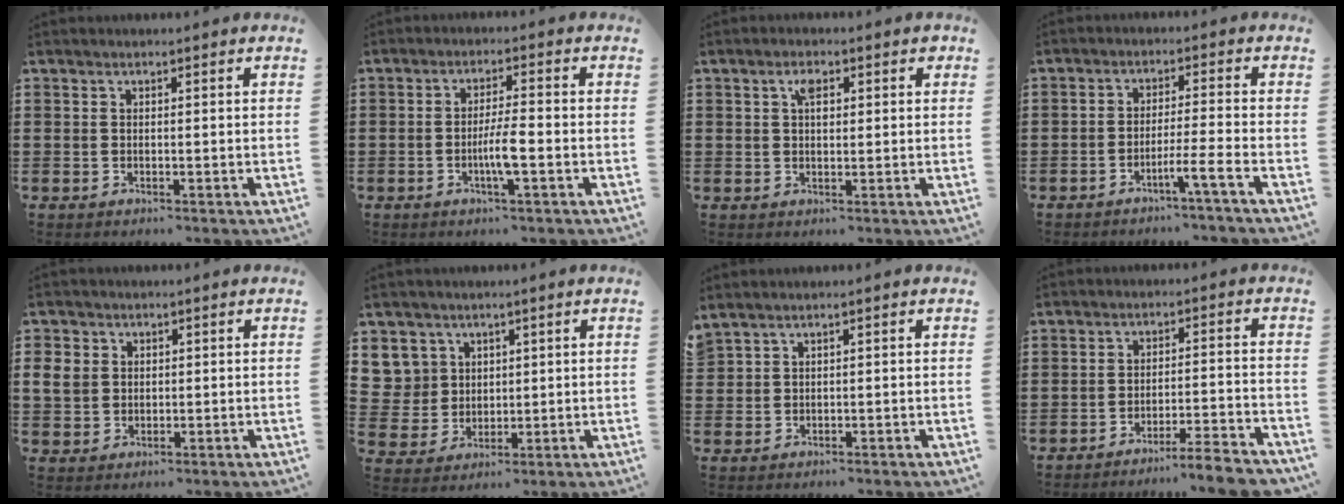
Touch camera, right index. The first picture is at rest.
{"total": 4.5, "force": [-1.3, 0.5, 4.2], "torque": [-0.088, -0.005, -0.030]}
{"total": 2.9, "force": [1.1, 1.4, 2.3], "torque": [-0.033, 0.002, 0.014]}
{"total": 4.1, "force": [-3.1, -0.7, 2.7], "torque": [-0.045, -0.008, -0.057]}
{"total": 3.7, "force": [0.7, 3.4, 1.4], "torque": [-0.047, 0.010, 0.010]}
{"total": 5.9, "force": [2.6, 5.3, 0.1], "torque": [-0.034, 0.010, 0.051]}
{"total": 1.0, "force": [0.9, 0.3, 0.2], "torque": [-0.007, 0.000, 0.018]}
{"total": 4.8, "force": [-4.5, -0.4, 1.9], "torque": [-0.031, -0.015, -0.087]}